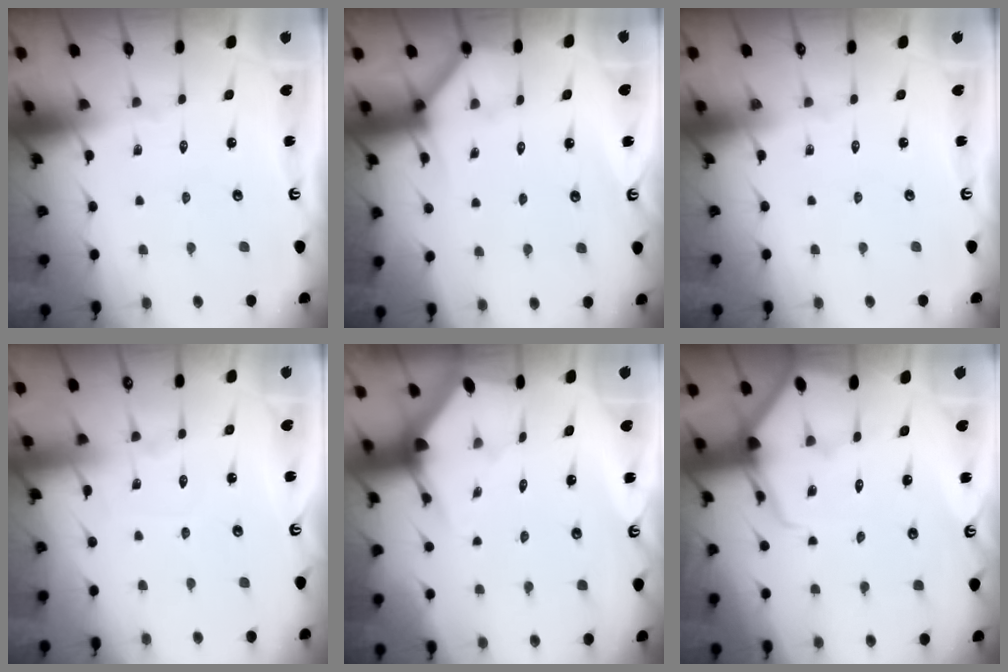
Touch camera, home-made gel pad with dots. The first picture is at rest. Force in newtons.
{"total": 3.5, "press": 3.5, "slide": 0.2}
{"total": 0.0}
{"total": 5.1, "press": 5.0, "slide": 0.7}
{"total": 3.0, "press": 3.0, "slide": 0.1}
{"total": 7.0, "press": 6.9, "slide": 0.7}